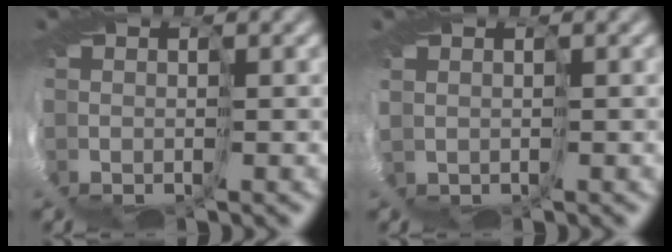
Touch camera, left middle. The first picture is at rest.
{"total": 1.1, "force": [0.9, 0.7, 0.0], "torque": [-0.021, 0.007, 0.024]}